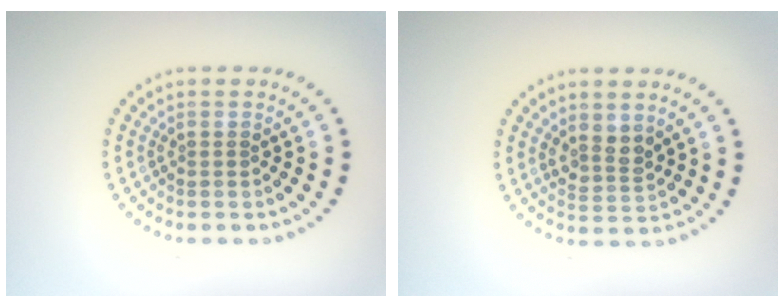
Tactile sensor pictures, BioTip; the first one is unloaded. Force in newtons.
{"total": 2.1, "press": 1.8, "slide": 1.2}